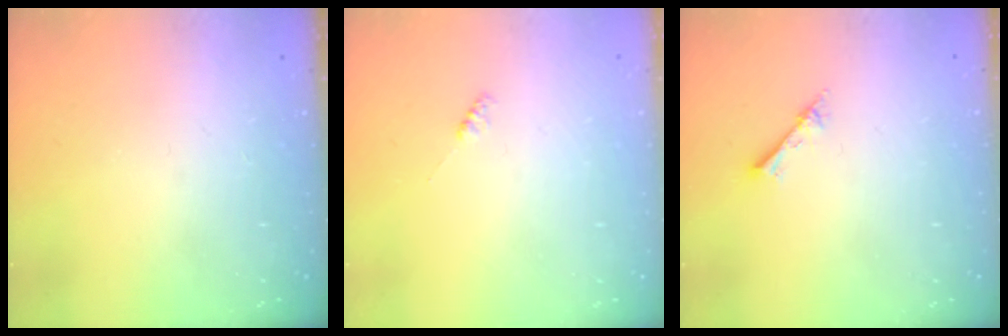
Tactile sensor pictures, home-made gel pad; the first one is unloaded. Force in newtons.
{"total": 1.9, "press": 1.9, "slide": 0.3}
{"total": 2.4, "press": 2.4, "slide": 0.3}